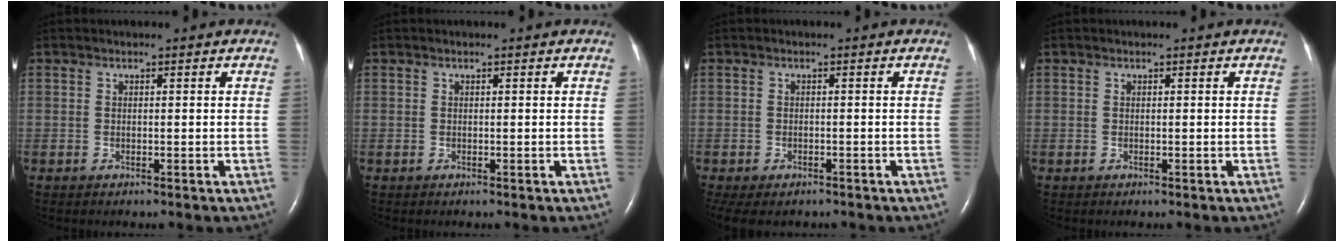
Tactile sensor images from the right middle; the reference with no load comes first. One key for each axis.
{"total": 0.0}
{"total": 7.3, "fx": -5.4, "fy": 3.8, "fz": 3.2, "tx": -0.065, "ty": -0.007, "tz": -0.072}
{"total": 0.0}